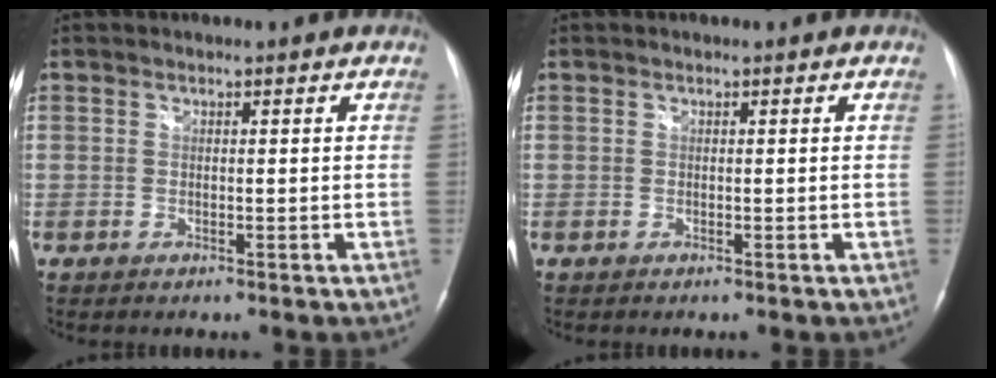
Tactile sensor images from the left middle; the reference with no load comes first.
{"total": 0.0}